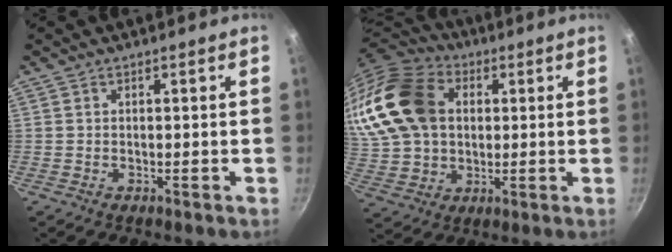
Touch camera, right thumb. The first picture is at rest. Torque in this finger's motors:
{"motor_torque": [0.79, 3.62, 0.88, -0.48, 0.54]}